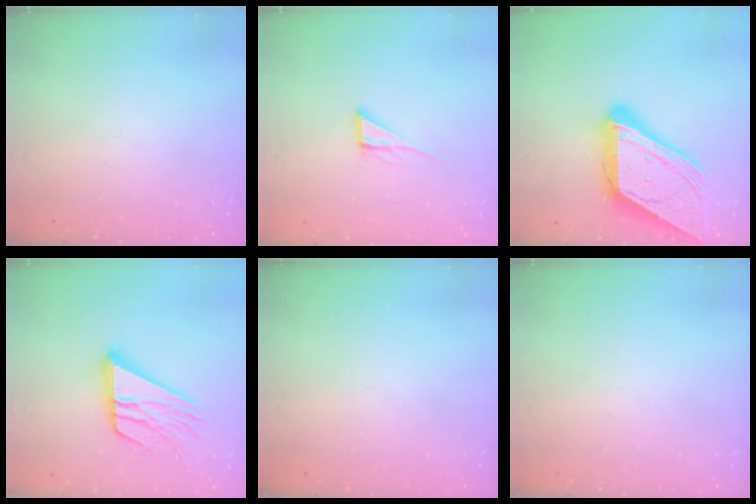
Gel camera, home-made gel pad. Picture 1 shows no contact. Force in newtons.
{"total": 6.1, "press": 6.1, "slide": 0.3}
{"total": 24.3, "press": 24.2, "slide": 2.6}
{"total": 17.5, "press": 17.4, "slide": 1.7}
{"total": 0.0}
{"total": 0.0}